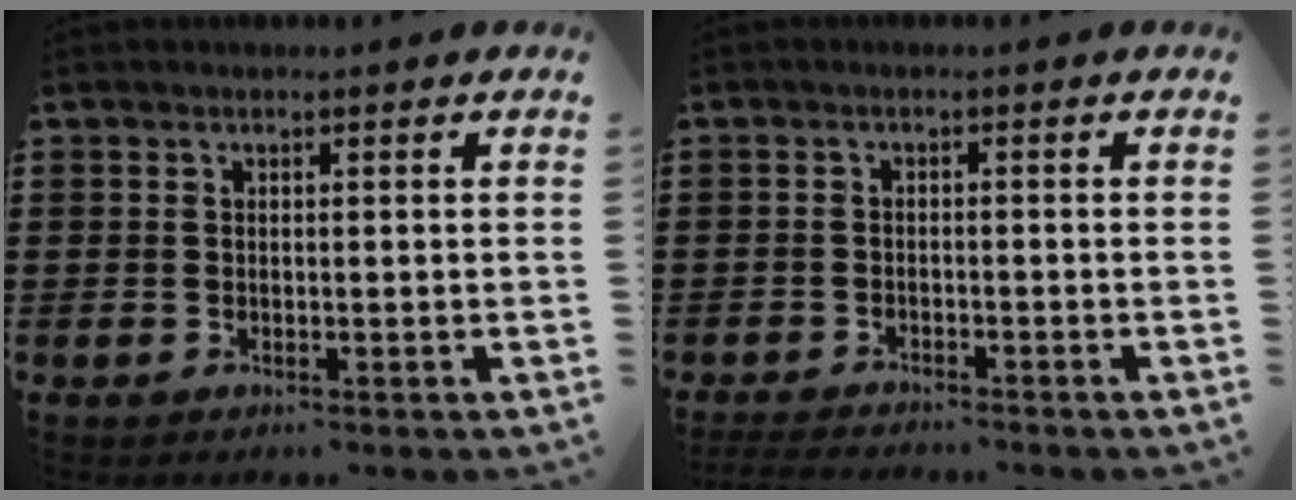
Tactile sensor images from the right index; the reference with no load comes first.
{"total": 2.1, "force": [-2.1, 0.1, 0.2], "torque": [-0.015, -0.005, -0.046]}